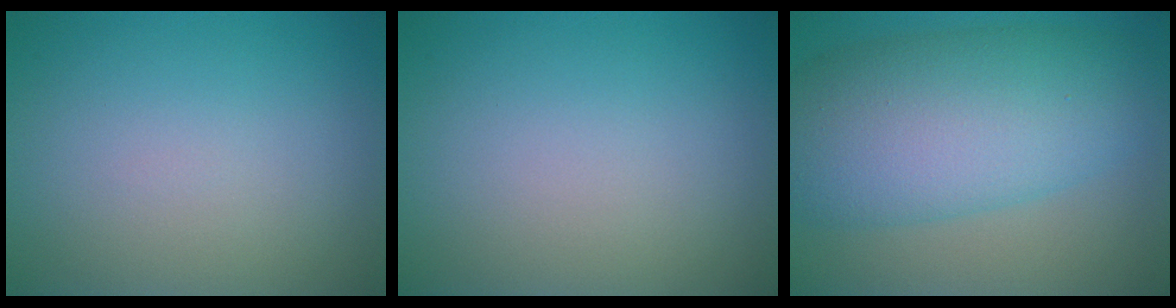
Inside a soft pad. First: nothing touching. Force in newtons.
{"total": 0.0}
{"total": 10.4, "press": 10.4, "slide": 0.2}